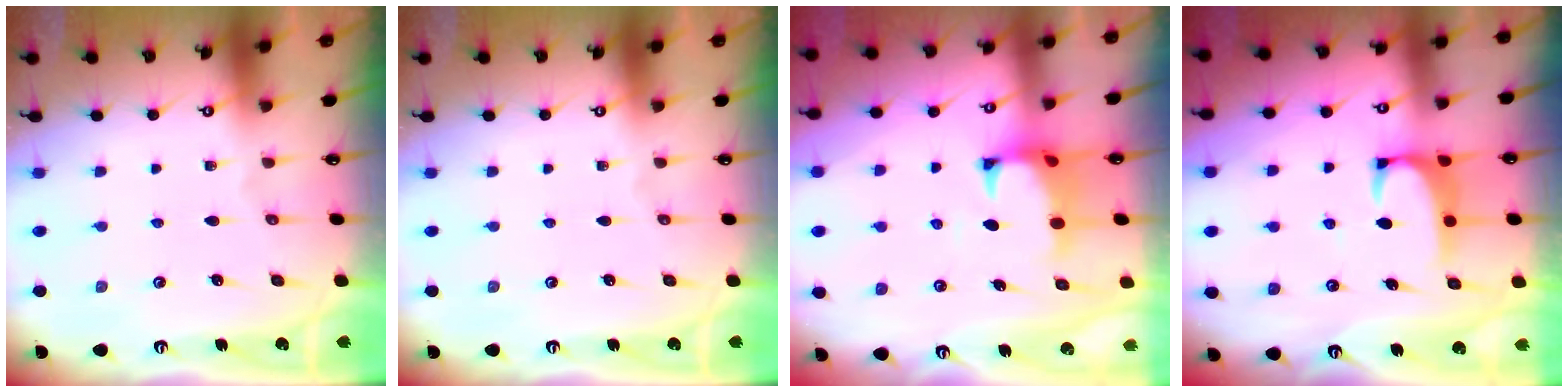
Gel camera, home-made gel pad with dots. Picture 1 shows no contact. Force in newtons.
{"total": 0.0}
{"total": 1.0, "press": 0.1, "slide": 1.0}
{"total": 2.0, "press": 1.9, "slide": 0.6}